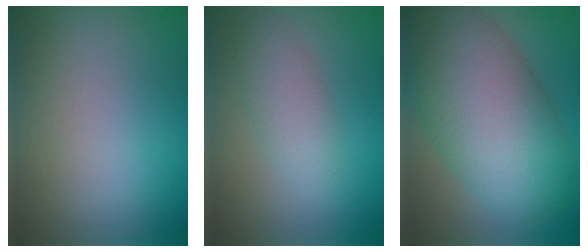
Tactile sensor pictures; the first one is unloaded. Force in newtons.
{"total": 2.7, "press": 2.7, "slide": 0.1}
{"total": 11.8, "press": 11.8, "slide": 0.7}